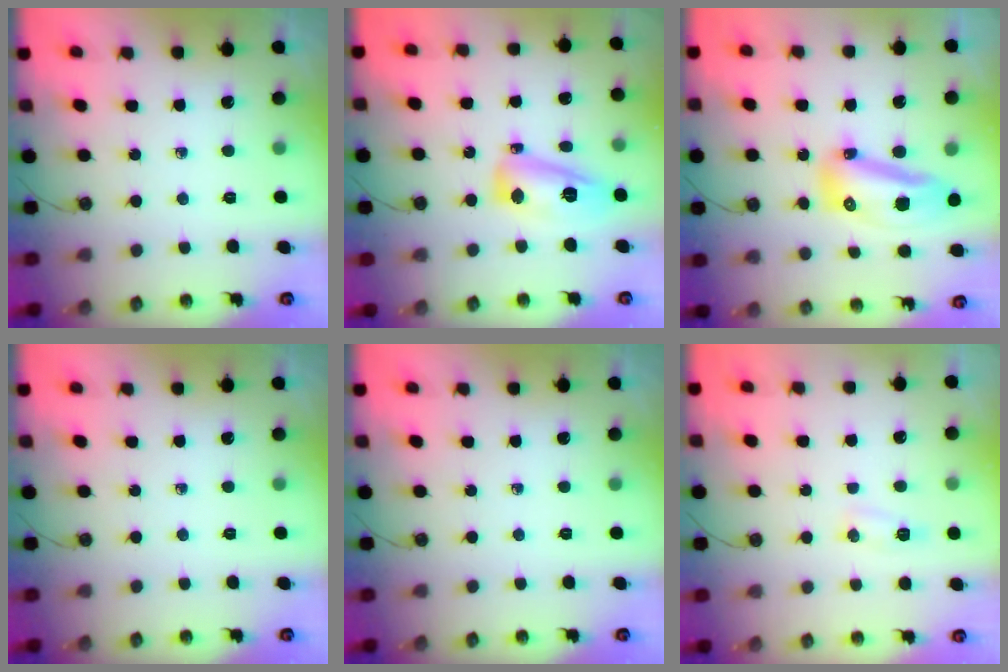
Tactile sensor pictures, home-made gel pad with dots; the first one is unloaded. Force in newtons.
{"total": 13.8, "press": 13.7, "slide": 1.2}
{"total": 12.8, "press": 12.7, "slide": 1.4}
{"total": 0.0}
{"total": 0.0}
{"total": 15.9, "press": 5.9, "slide": 14.7}